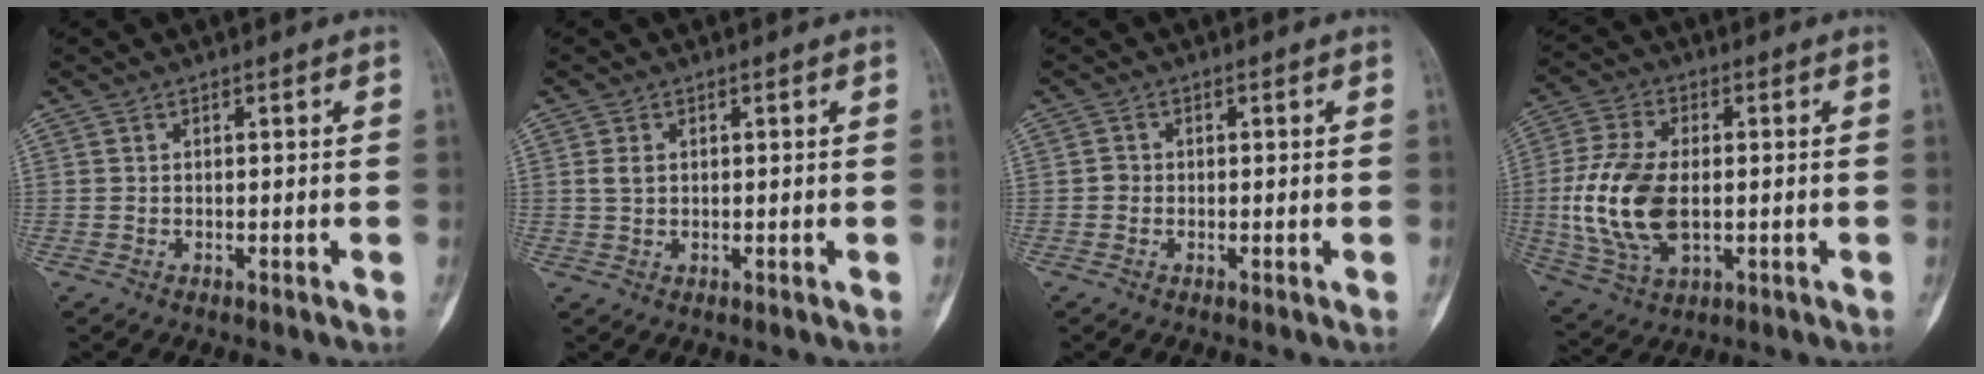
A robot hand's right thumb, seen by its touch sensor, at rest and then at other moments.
{"total": 1.9, "force": [0.4, 1.4, 1.3], "torque": [-0.024, 0.002, 0.012]}
{"total": 1.2, "force": [-0.3, 1.1, 0.4], "torque": [0.000, 0.005, -0.007]}
{"total": 15.2, "force": [-1.0, 8.8, 12.4], "torque": [-0.260, -0.004, -0.012]}